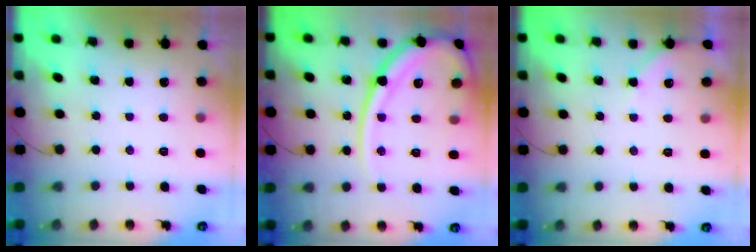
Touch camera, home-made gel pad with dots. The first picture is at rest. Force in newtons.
{"total": 18.6, "press": 18.6, "slide": 1.4}
{"total": 3.6, "press": 3.5, "slide": 0.6}